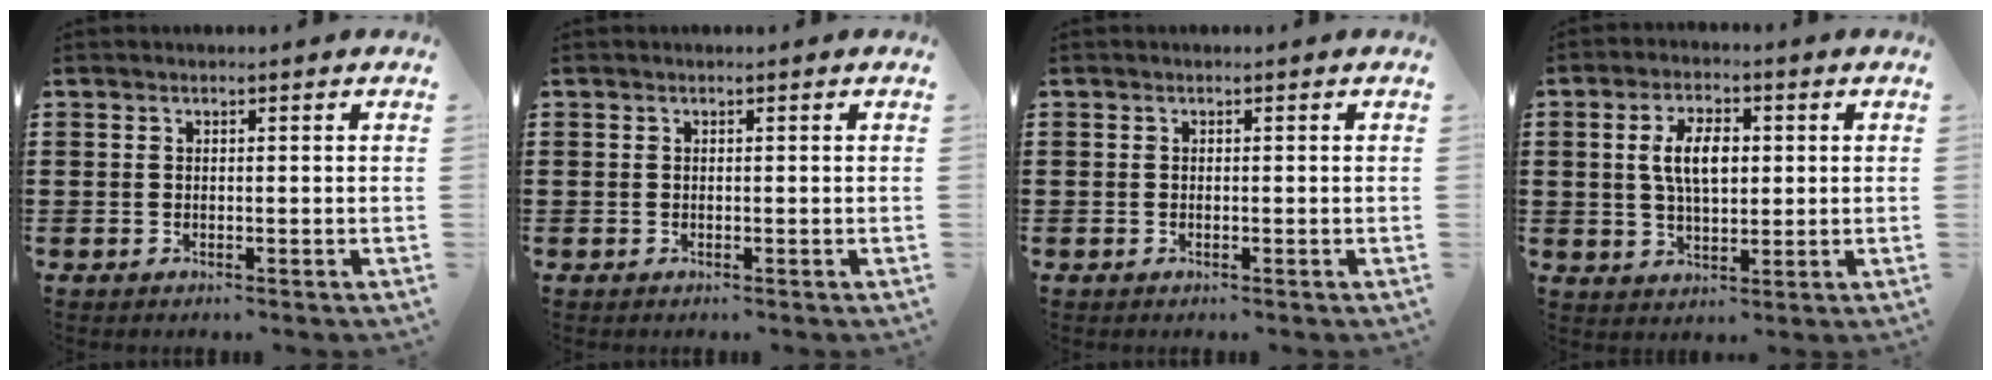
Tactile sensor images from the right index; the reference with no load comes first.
{"total": 0.0}
{"total": 0.0}
{"total": 6.4, "force": [1.0, 3.1, 5.5], "torque": [-0.106, 0.009, 0.014]}